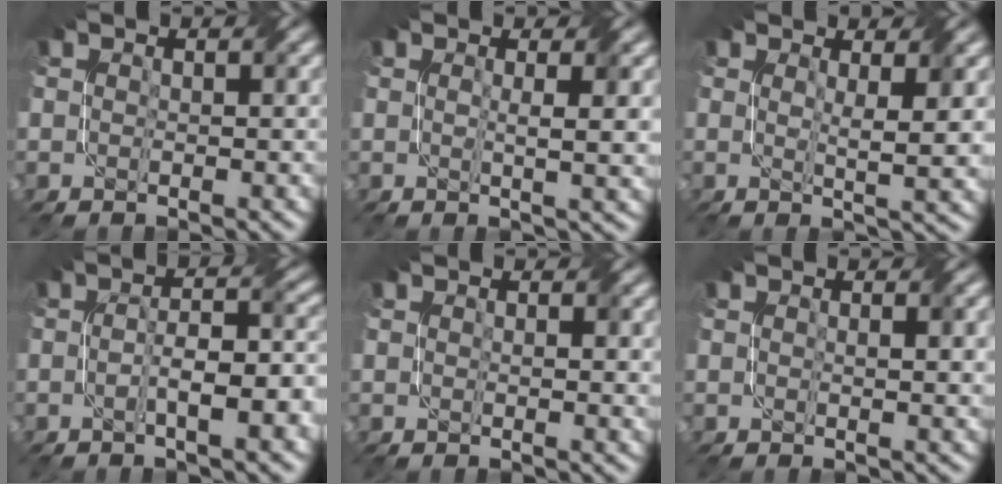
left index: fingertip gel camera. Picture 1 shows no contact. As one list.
[{"total": 2.7, "force": [0.5, 0.5, 2.6], "torque": [-0.038, -0.002, 0.007]}, {"total": 3.4, "force": [1.1, 0.6, 3.2], "torque": [-0.049, -0.010, 0.017]}, {"total": 5.2, "force": [-1.4, 1.2, 4.8], "torque": [-0.074, 0.007, -0.023]}, {"total": 1.4, "force": [0.3, 0.2, 1.3], "torque": [-0.019, -0.002, 0.006]}, {"total": 2.1, "force": [0.4, 0.3, 2.0], "torque": [-0.028, 0.001, 0.008]}]